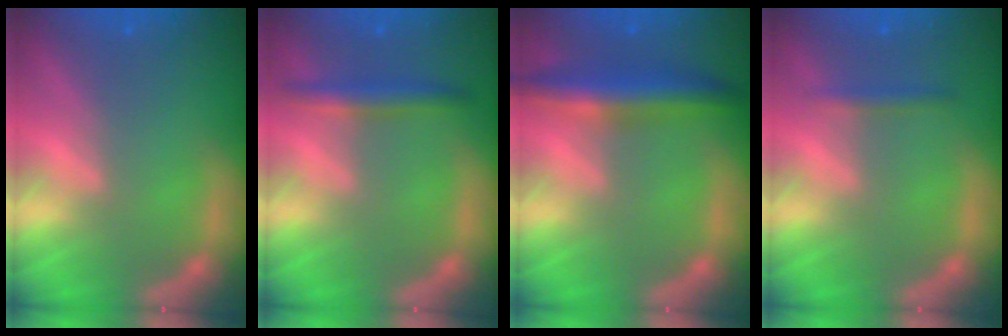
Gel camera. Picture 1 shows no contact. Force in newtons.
{"total": 3.0}
{"total": 5.5}
{"total": 1.4}